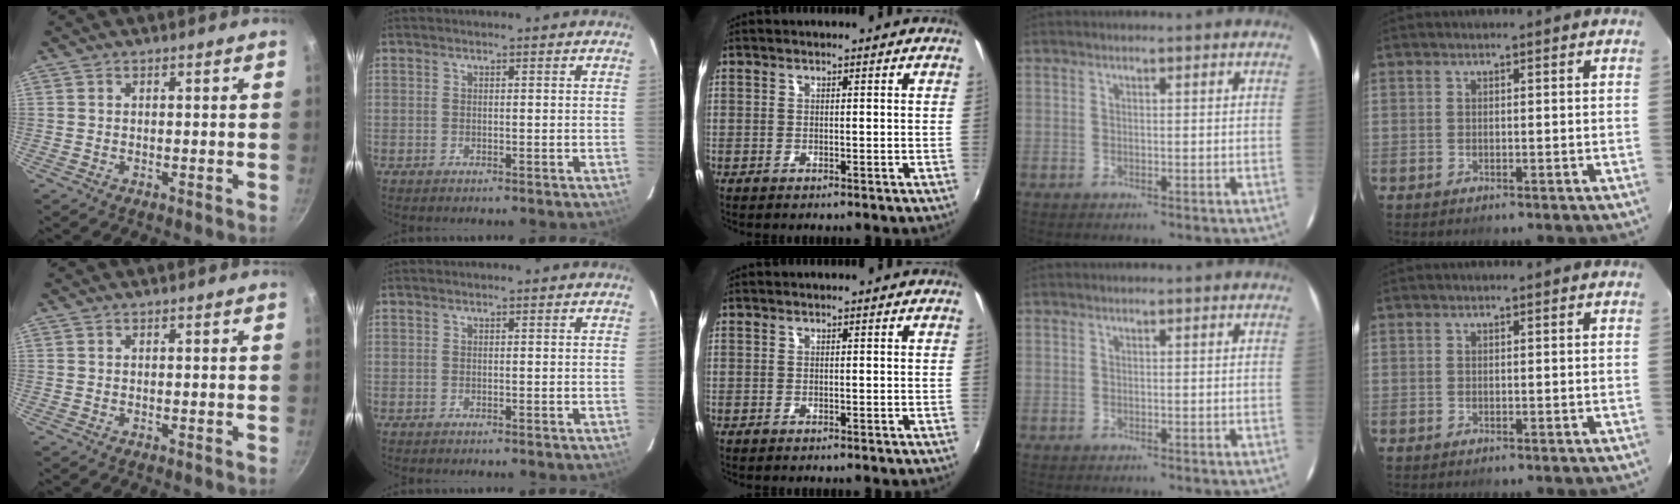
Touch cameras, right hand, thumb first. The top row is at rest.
{}